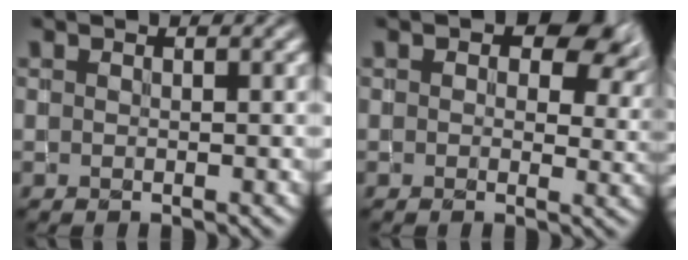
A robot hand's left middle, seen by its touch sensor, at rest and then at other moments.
{"total": 6.3, "force": [2.1, 4.1, 4.3], "torque": [-0.057, -0.004, 0.030]}